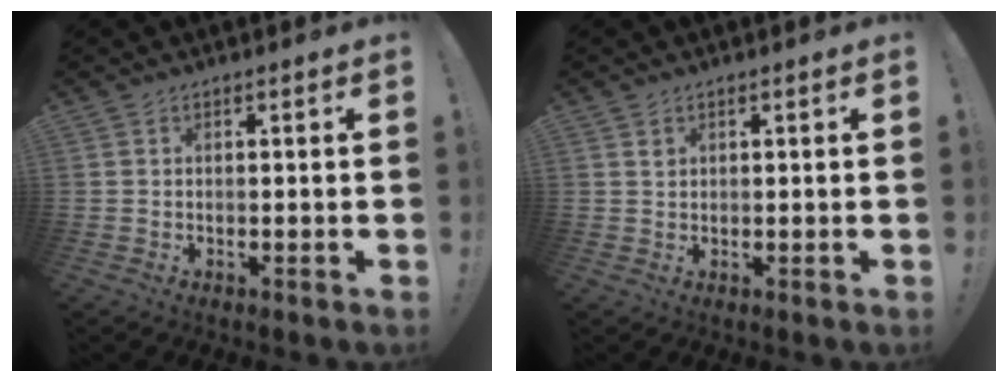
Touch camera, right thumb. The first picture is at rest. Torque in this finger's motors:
{"motor_torque": [-0.19, -0.02, 0.22, -0.21, 0.06]}